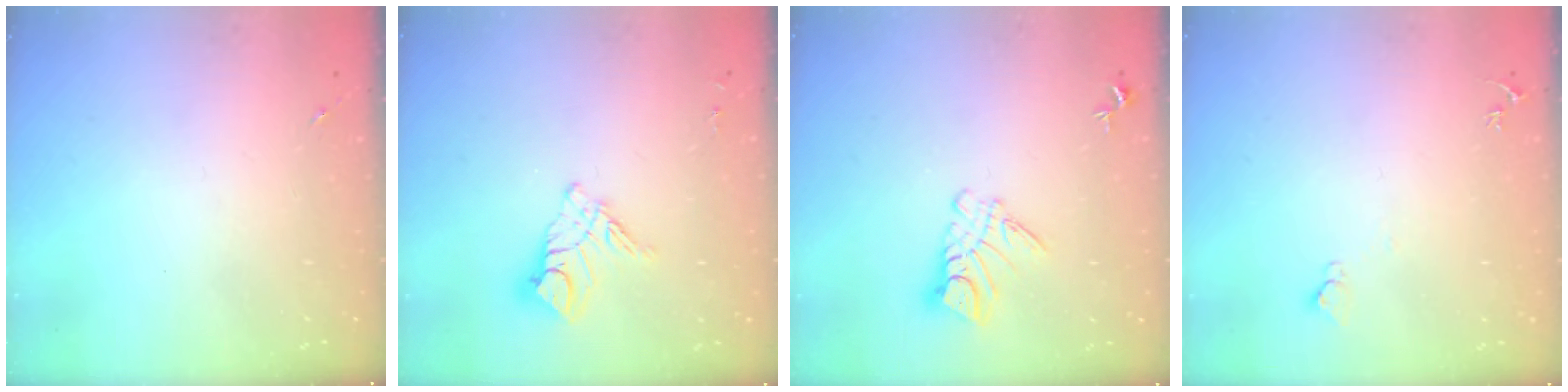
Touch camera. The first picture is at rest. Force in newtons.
{"total": 11.3, "press": 11.3, "slide": 1.1}
{"total": 9.2, "press": 9.2, "slide": 0.9}
{"total": 4.4, "press": 4.4, "slide": 0.4}